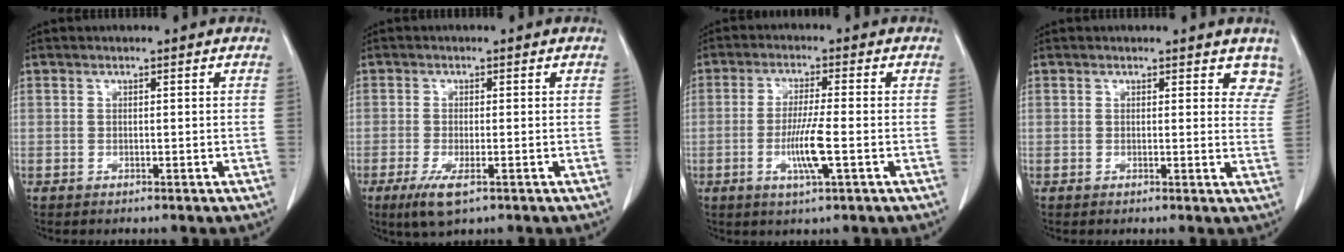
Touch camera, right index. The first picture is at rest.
{"total": 4.6, "force": [-2.4, 1.1, 3.7], "torque": [-0.076, -0.012, -0.039]}
{"total": 6.3, "force": [-1.7, -0.2, 6.1], "torque": [-0.117, -0.012, -0.032]}
{"total": 5.5, "force": [4.8, 2.4, 1.1], "torque": [0.020, -0.015, 0.027]}